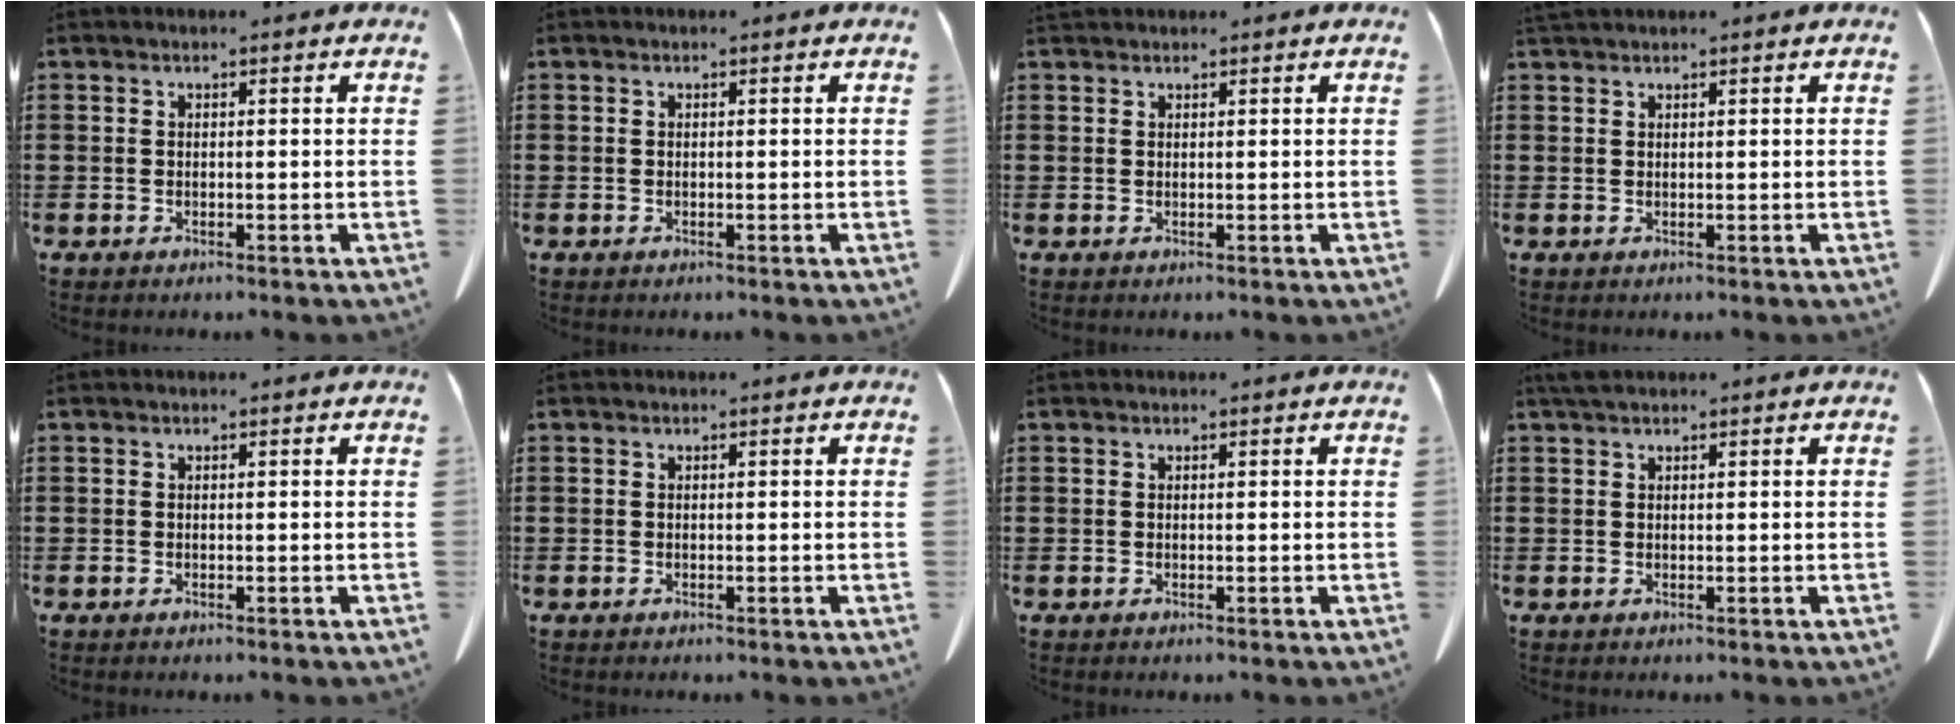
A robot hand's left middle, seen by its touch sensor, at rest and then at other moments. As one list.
[{"total": 0.0}, {"total": 0.7, "force": [0.7, 0.2, 0.1], "torque": [-0.004, -0.001, 0.015]}, {"total": 1.0, "force": [0.9, 0.1, 0.3], "torque": [-0.009, -0.002, 0.020]}, {"total": 0.0}, {"total": 0.0}, {"total": 0.0}, {"total": 1.2, "force": [0.9, 0.4, 0.8], "torque": [-0.019, 0.000, 0.018]}]